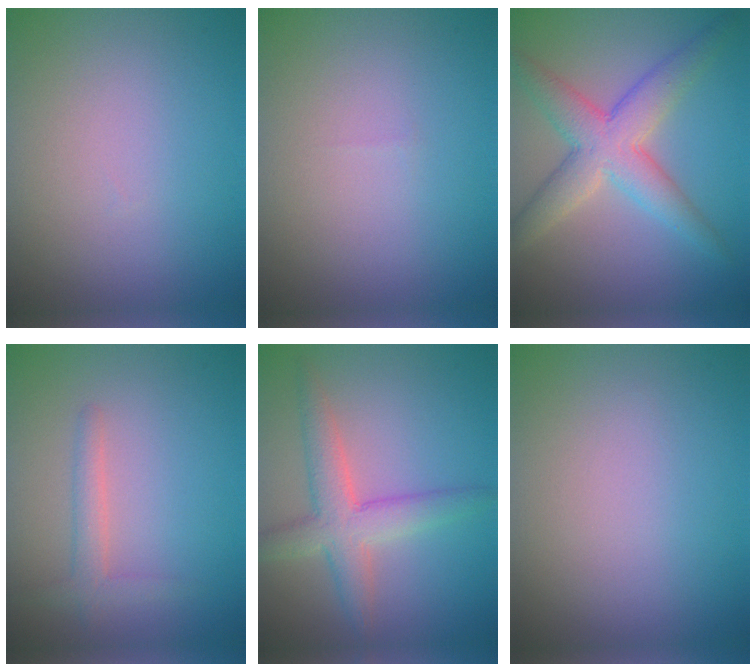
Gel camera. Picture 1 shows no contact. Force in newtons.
{"total": 0.0}
{"total": 5.9, "press": 5.9, "slide": 0.2}
{"total": 1.9, "press": 1.9, "slide": 0.2}
{"total": 4.4, "press": 4.4, "slide": 0.3}
{"total": 0.0}